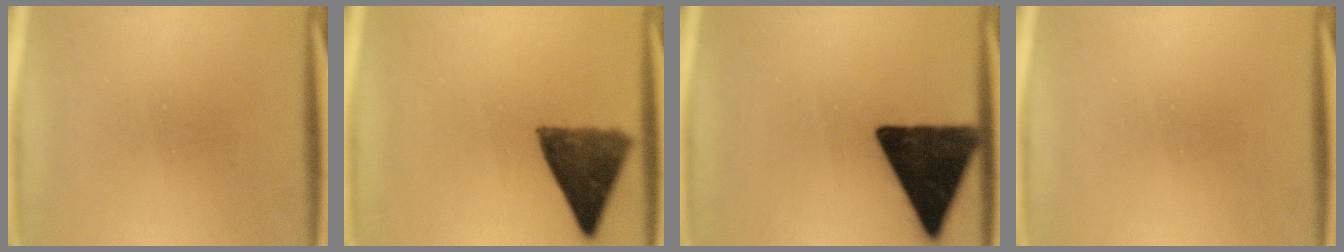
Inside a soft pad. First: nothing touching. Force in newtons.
{"total": 9.6}
{"total": 14.9}
{"total": 0.0}